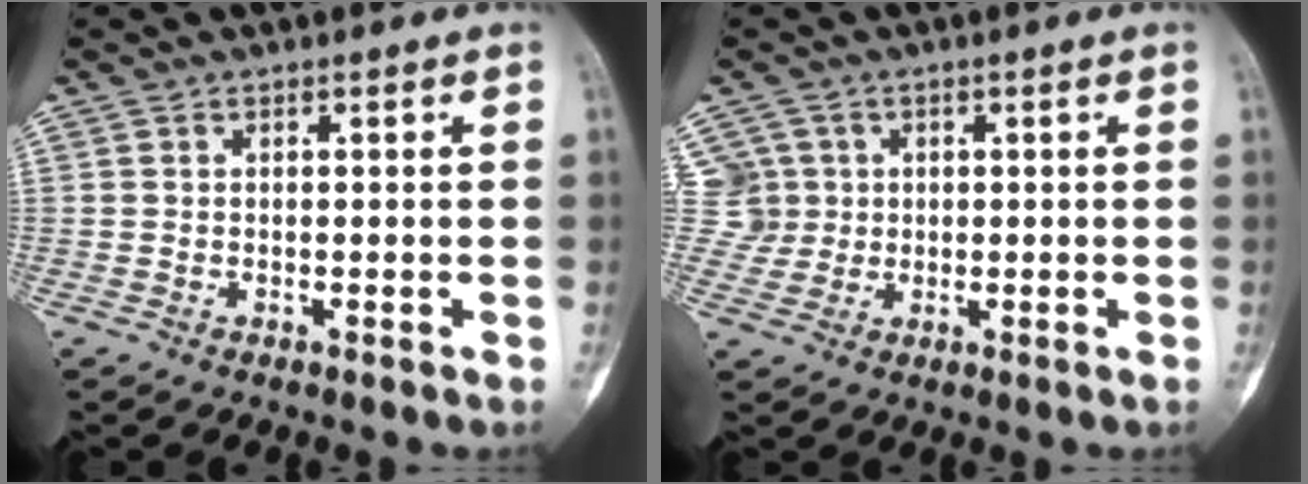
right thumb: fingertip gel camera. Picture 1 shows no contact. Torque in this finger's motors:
{"motor_torque": [0.79, 0.79, 0.69, 0.14, 0.01]}